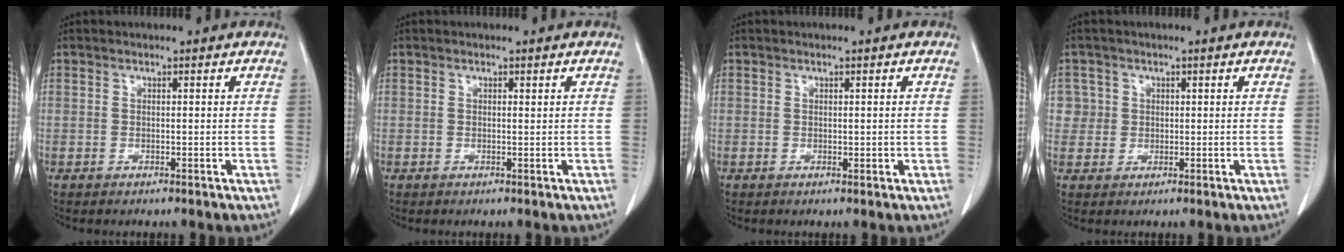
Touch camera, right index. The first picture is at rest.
{"total": 0.0}
{"total": 0.8, "force": [0.0, 0.5, 0.6], "torque": [-0.006, -0.001, 0.003]}
{"total": 2.9, "force": [0.7, 2.8, -0.3], "torque": [0.027, 0.005, 0.007]}